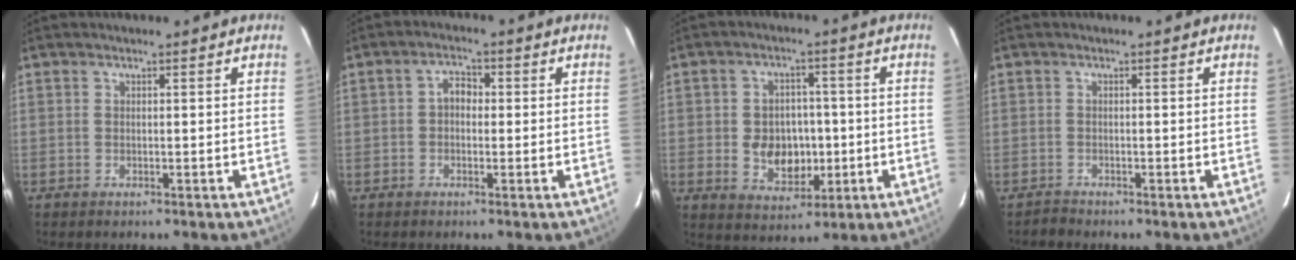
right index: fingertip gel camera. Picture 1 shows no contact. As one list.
[{"total": 2.9, "force": [-0.2, 2.2, 1.8], "torque": [-0.032, 0.012, -0.006]}, {"total": 10.5, "force": [-1.9, 7.9, 6.6], "torque": [-0.137, 0.008, -0.014]}, {"total": 1.2, "force": [-1.1, 0.5, -0.4], "torque": [0.005, 0.006, -0.022]}]